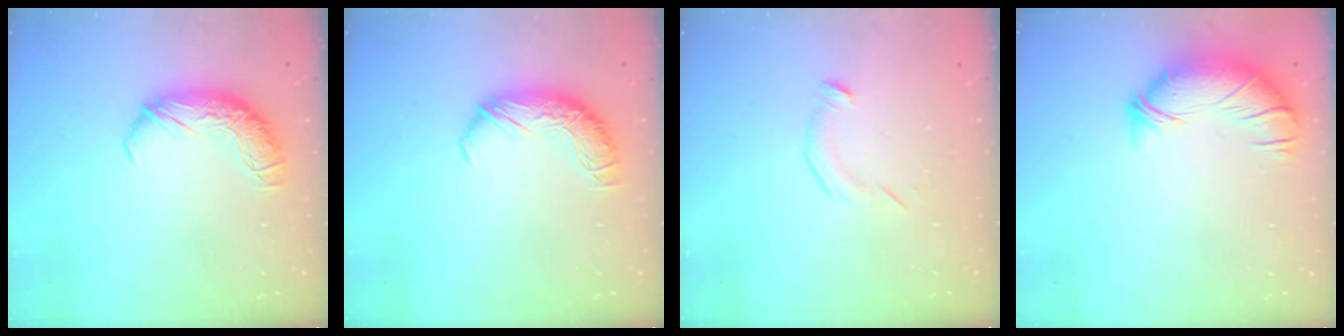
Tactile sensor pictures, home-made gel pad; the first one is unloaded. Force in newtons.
{"total": 0.0}
{"total": 5.6, "press": 5.6, "slide": 0.3}
{"total": 2.8, "press": 1.5, "slide": 2.3}